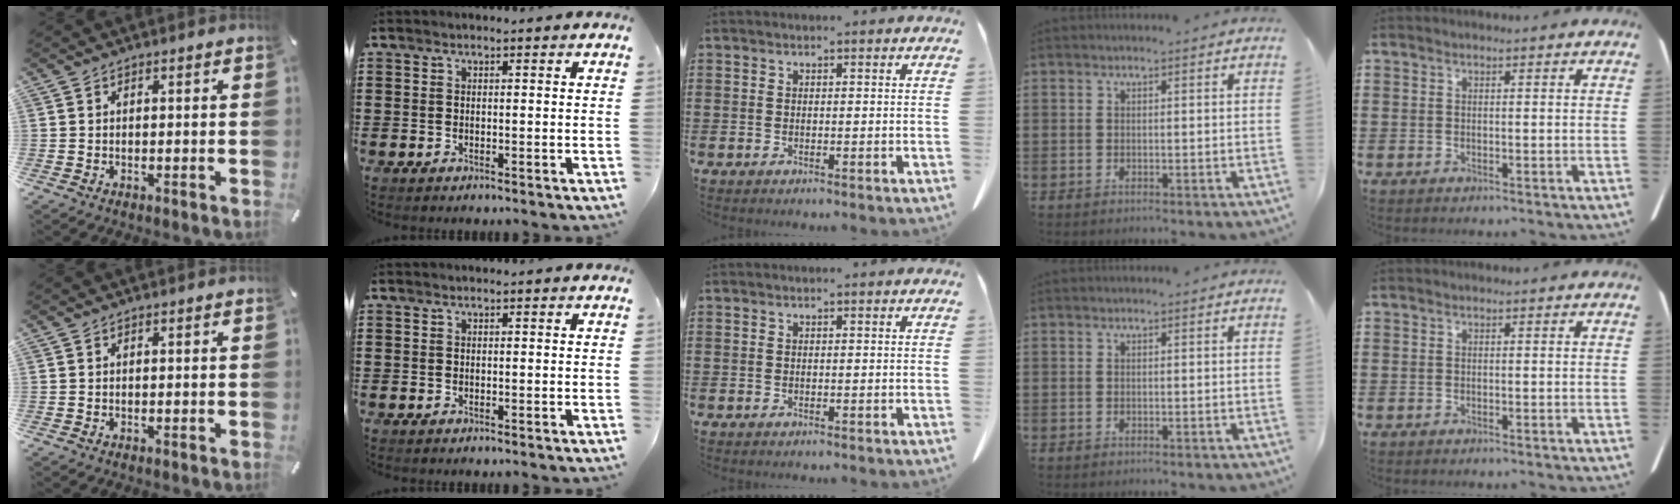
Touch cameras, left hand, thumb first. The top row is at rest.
{}